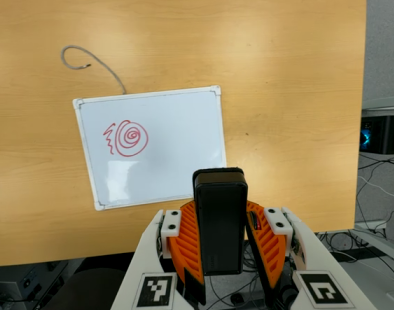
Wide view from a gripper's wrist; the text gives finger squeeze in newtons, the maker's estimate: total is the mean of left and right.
{"total": 7.6, "left": 7.0, "right": 8.2}